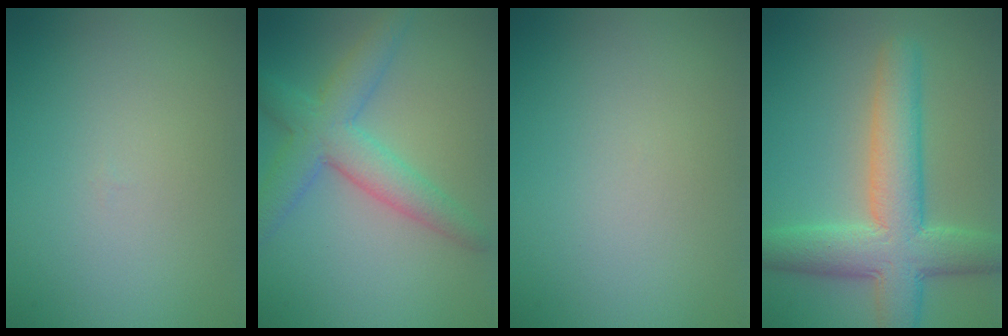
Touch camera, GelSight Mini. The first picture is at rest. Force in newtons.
{"total": 5.1, "press": 5.1, "slide": 0.1}
{"total": 0.0}
{"total": 7.5, "press": 7.5, "slide": 0.5}